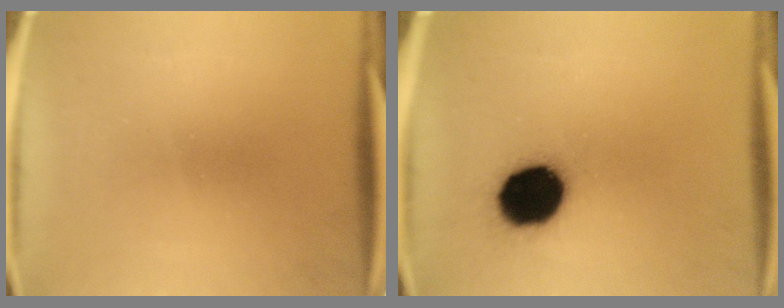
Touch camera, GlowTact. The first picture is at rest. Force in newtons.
{"total": 15.8}